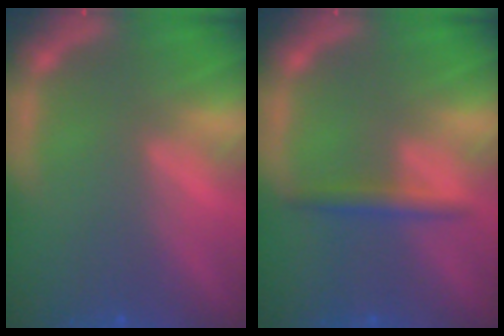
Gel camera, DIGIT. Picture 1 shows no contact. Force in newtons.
{"total": 1.9}